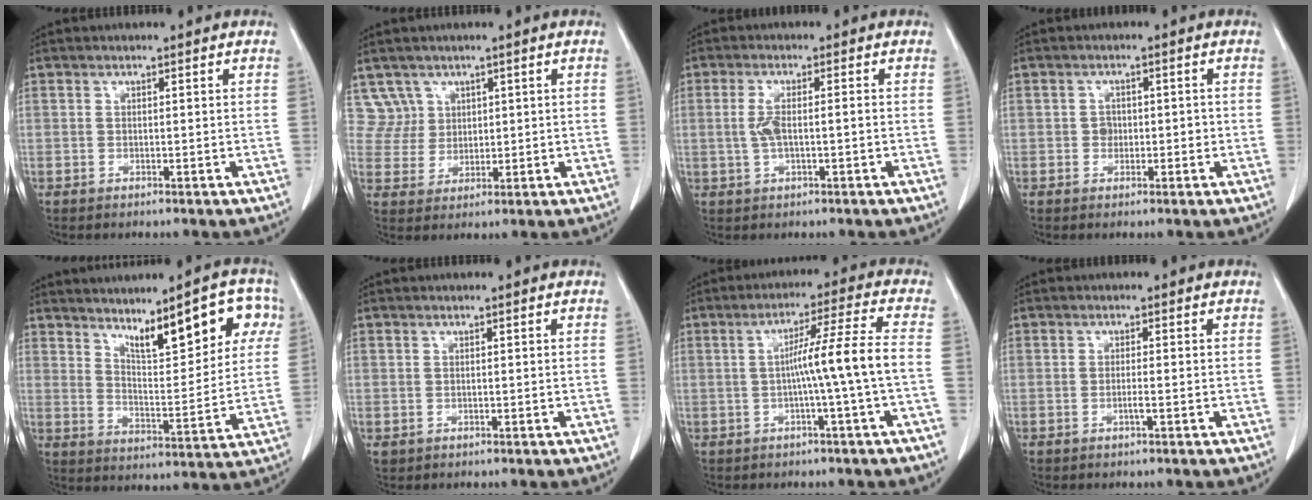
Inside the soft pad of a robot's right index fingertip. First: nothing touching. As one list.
[{"total": 5.6, "force": [2.9, 4.8, -0.2], "torque": [0.012, 0.017, 0.065]}, {"total": 4.6, "force": [-0.3, 1.6, 4.4], "torque": [-0.101, 0.010, -0.003]}, {"total": 3.0, "force": [-0.3, 2.3, 1.8], "torque": [-0.032, 0.014, -0.001]}, {"total": 14.8, "force": [8.0, 4.2, 11.8], "torque": [-0.164, 0.017, 0.127]}, {"total": 1.6, "force": [-0.1, 1.5, 0.6], "torque": [-0.018, 0.005, 0.008]}, {"total": 8.7, "force": [-1.2, -1.5, 8.5], "torque": [-0.141, 0.016, -0.015]}, {"total": 1.7, "force": [-0.5, 0.3, 1.6], "torque": [-0.033, 0.000, -0.009]}]